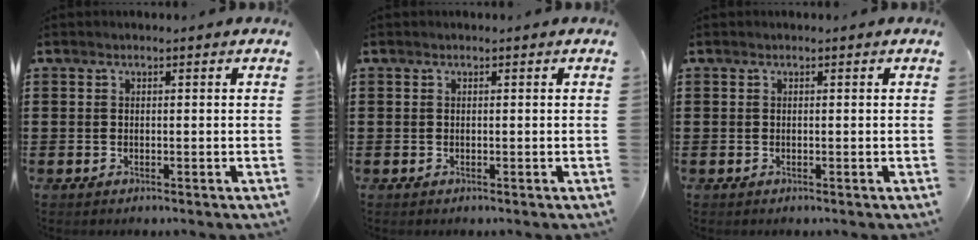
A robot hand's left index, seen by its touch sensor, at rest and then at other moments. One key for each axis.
{"total": 0.0}
{"total": 0.0}